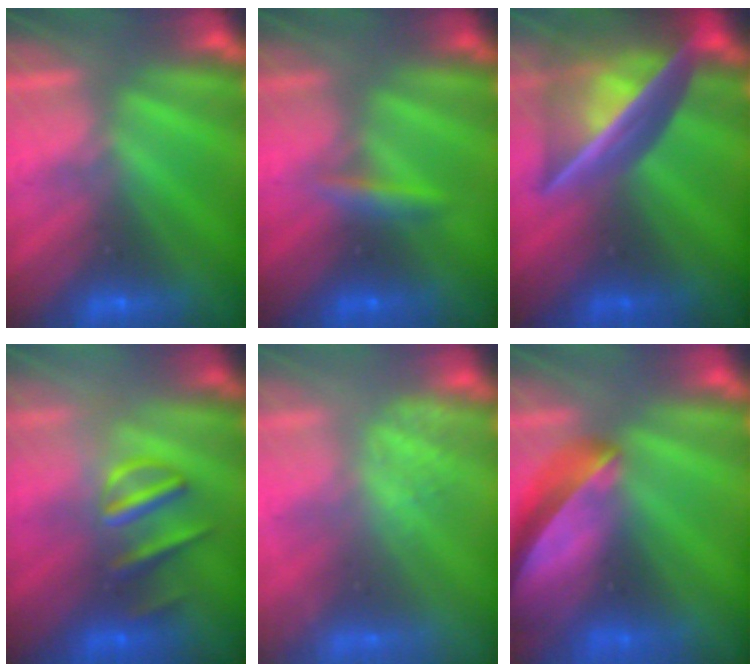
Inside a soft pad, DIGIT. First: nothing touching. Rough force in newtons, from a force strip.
{"total": 2.4}
{"total": 7.3}
{"total": 3.1}
{"total": 2.4}
{"total": 6.9}